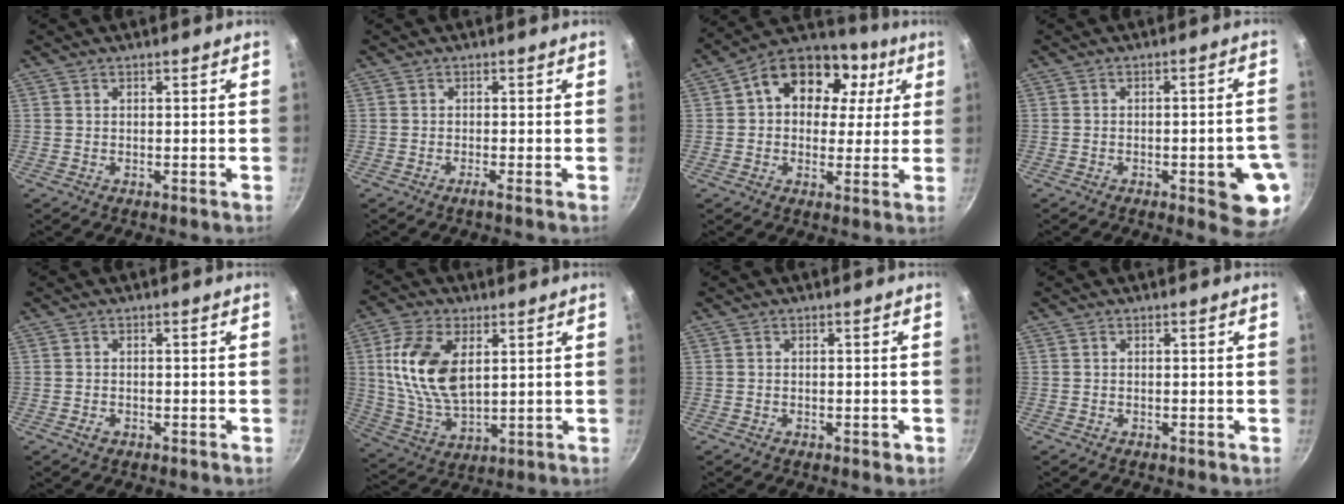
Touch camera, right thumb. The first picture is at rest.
{"total": 1.1, "force": [-0.7, -0.4, 0.8], "torque": [-0.022, 0.002, -0.015]}
{"total": 17.9, "force": [4.9, 13.1, 11.1], "torque": [-0.152, 0.026, 0.062]}
{"total": 10.6, "force": [-3.3, 3.2, 9.6], "torque": [-0.084, 0.014, -0.037]}
{"total": 1.5, "force": [-0.7, 1.0, 0.8], "torque": [-0.013, 0.006, -0.011]}
{"total": 14.9, "force": [3.5, 8.3, 11.8], "torque": [-0.222, -0.014, 0.075]}
{"total": 1.0, "force": [-0.4, 0.5, 0.7], "torque": [-0.010, 0.003, -0.006]}
{"total": 0.0}